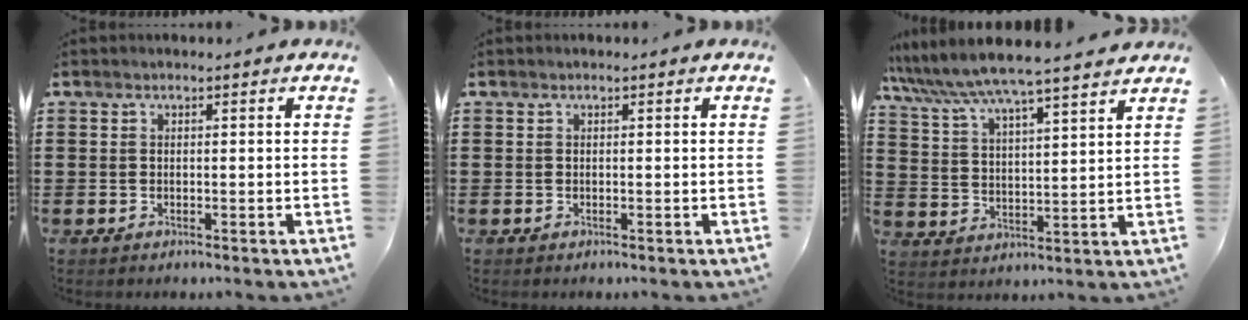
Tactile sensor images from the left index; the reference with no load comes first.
{"total": 0.0}
{"total": 6.1, "force": [5.6, -0.3, 2.2], "torque": [-0.068, -0.034, 0.093]}